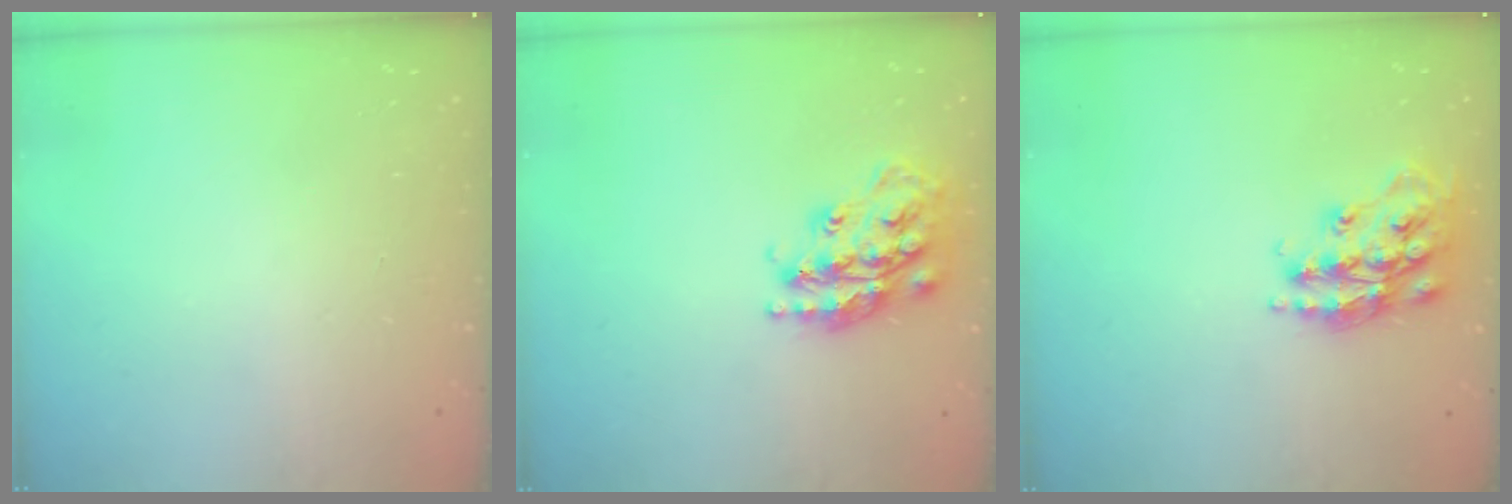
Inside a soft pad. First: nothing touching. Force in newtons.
{"total": 20.0, "press": 19.9, "slide": 1.3}
{"total": 17.2, "press": 17.2, "slide": 1.2}